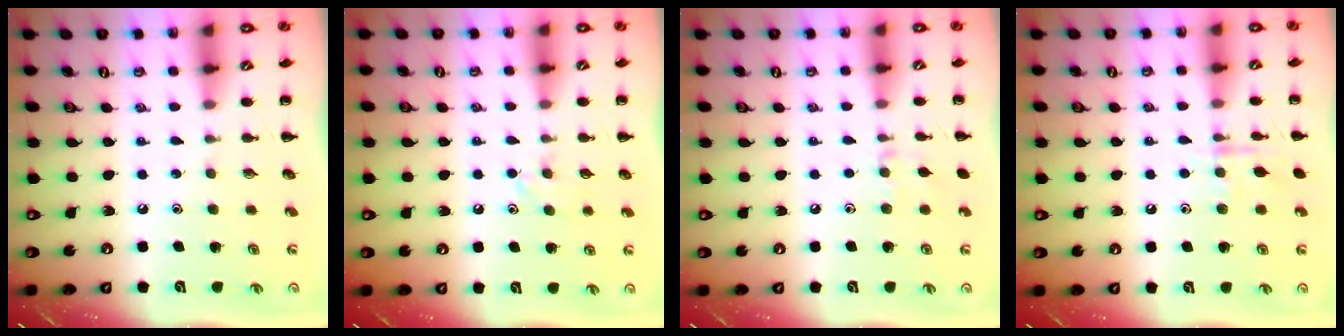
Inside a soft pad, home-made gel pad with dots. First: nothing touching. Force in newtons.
{"total": 5.6, "press": 5.3, "slide": 1.8}
{"total": 6.5, "press": 6.1, "slide": 2.0}
{"total": 7.7, "press": 7.6, "slide": 0.8}